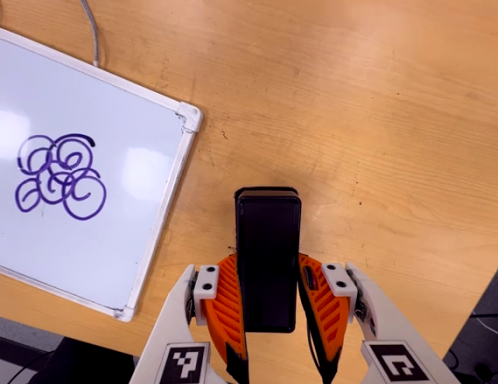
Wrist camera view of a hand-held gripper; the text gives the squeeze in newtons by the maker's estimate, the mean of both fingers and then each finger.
{"total": 5.3, "left": 3.4, "right": 7.1}